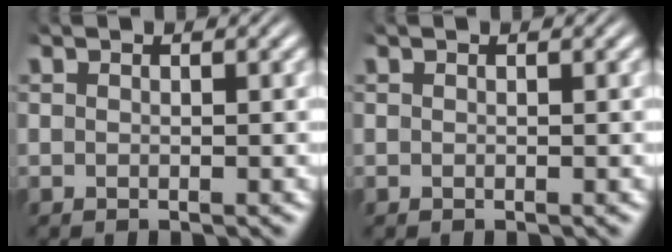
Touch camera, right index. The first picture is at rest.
{"total": 0.0}